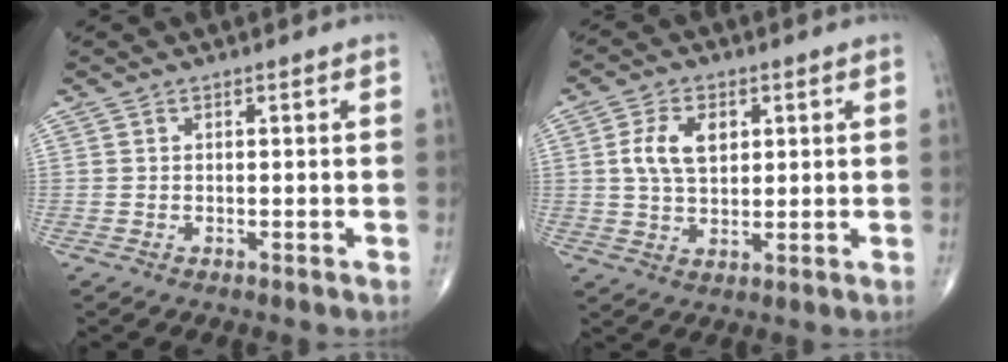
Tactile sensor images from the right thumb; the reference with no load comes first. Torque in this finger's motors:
{"motor_torque": [0.05, 0.06, 0.28, 0.02, 0.11]}